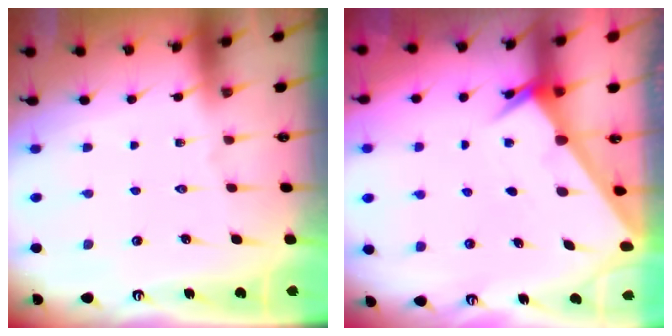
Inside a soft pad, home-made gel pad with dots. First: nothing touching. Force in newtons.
{"total": 2.0, "press": 2.0, "slide": 0.1}